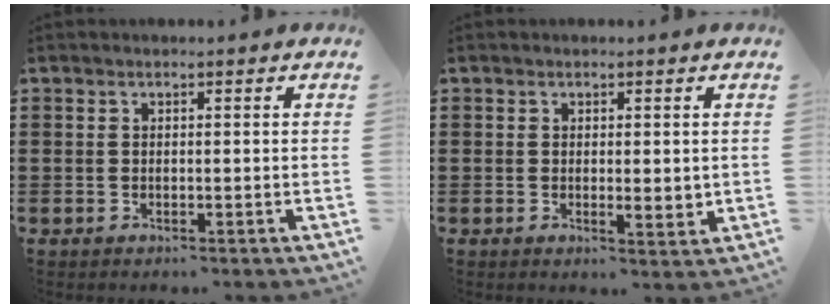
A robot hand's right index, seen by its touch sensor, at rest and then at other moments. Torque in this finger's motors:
{"motor_torque": [0.00, 0.05, 0.16, 0.00]}